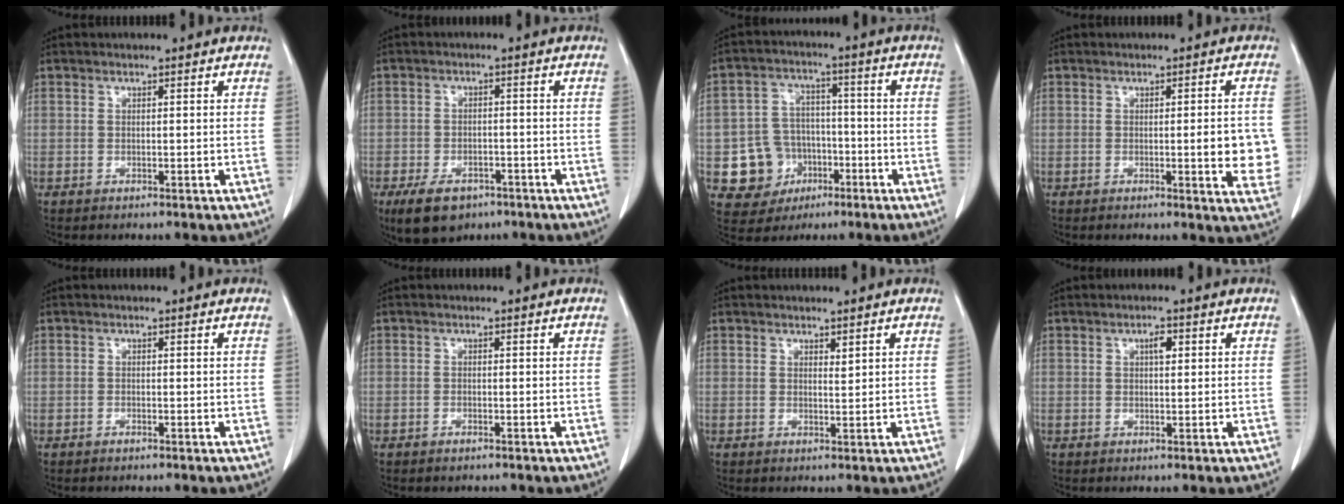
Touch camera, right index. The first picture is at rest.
{"total": 6.9, "force": [-4.4, 4.0, 3.4], "torque": [-0.065, -0.003, -0.065]}
{"total": 9.5, "force": [-2.9, 8.7, 2.3], "torque": [-0.041, 0.019, -0.035]}
{"total": 6.2, "force": [-0.6, 1.2, 6.1], "torque": [-0.064, -0.004, -0.010]}
{"total": 0.0}
{"total": 0.6, "force": [-0.5, 0.2, 0.3], "torque": [-0.008, -0.001, -0.004]}
{"total": 0.8, "force": [0.6, 0.2, 0.5], "torque": [-0.010, -0.007, 0.012]}
{"total": 1.8, "force": [0.4, 0.6, 1.7], "torque": [-0.029, 0.004, 0.006]}